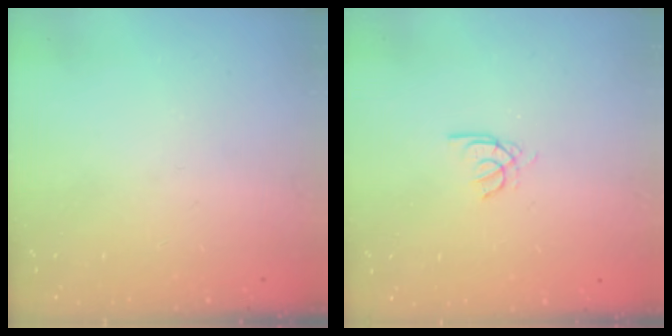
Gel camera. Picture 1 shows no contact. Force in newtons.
{"total": 2.6, "press": 2.6, "slide": 0.4}